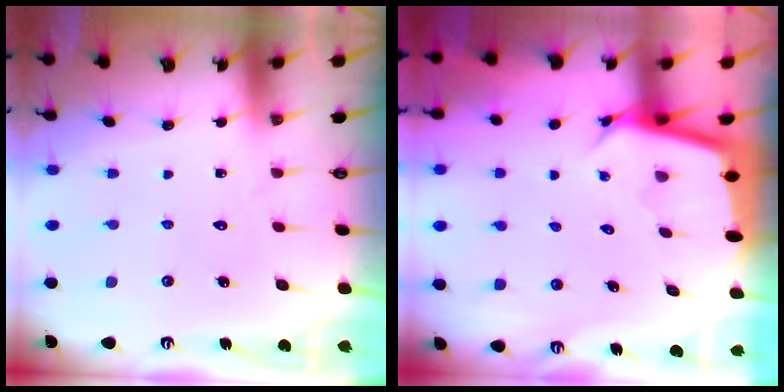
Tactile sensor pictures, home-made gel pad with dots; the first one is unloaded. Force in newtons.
{"total": 3.0, "press": 3.0, "slide": 0.0}